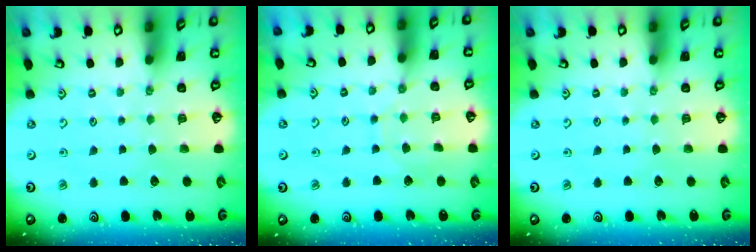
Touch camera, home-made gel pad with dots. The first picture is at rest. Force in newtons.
{"total": 6.9, "press": 6.9, "slide": 0.6}
{"total": 0.0}